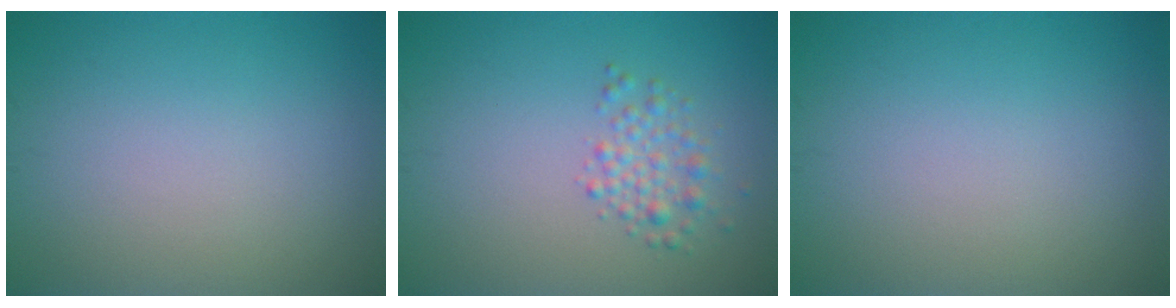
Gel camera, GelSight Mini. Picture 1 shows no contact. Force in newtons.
{"total": 2.2, "press": 2.2, "slide": 0.1}
{"total": 0.0}